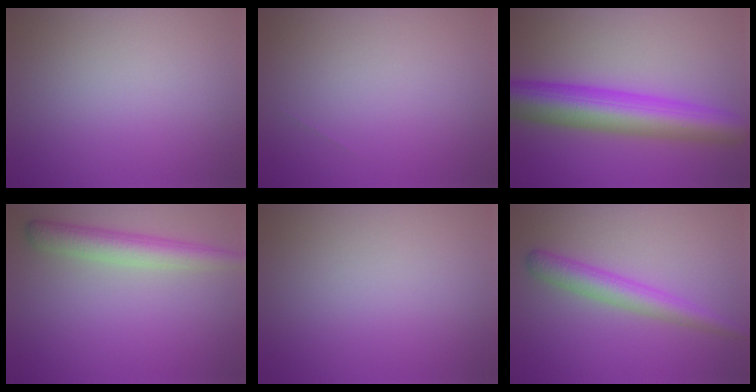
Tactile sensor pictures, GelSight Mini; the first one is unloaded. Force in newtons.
{"total": 0.0}
{"total": 8.7, "press": 8.7, "slide": 0.2}
{"total": 3.8, "press": 3.8, "slide": 0.2}
{"total": 0.0}
{"total": 3.3, "press": 3.3, "slide": 0.1}